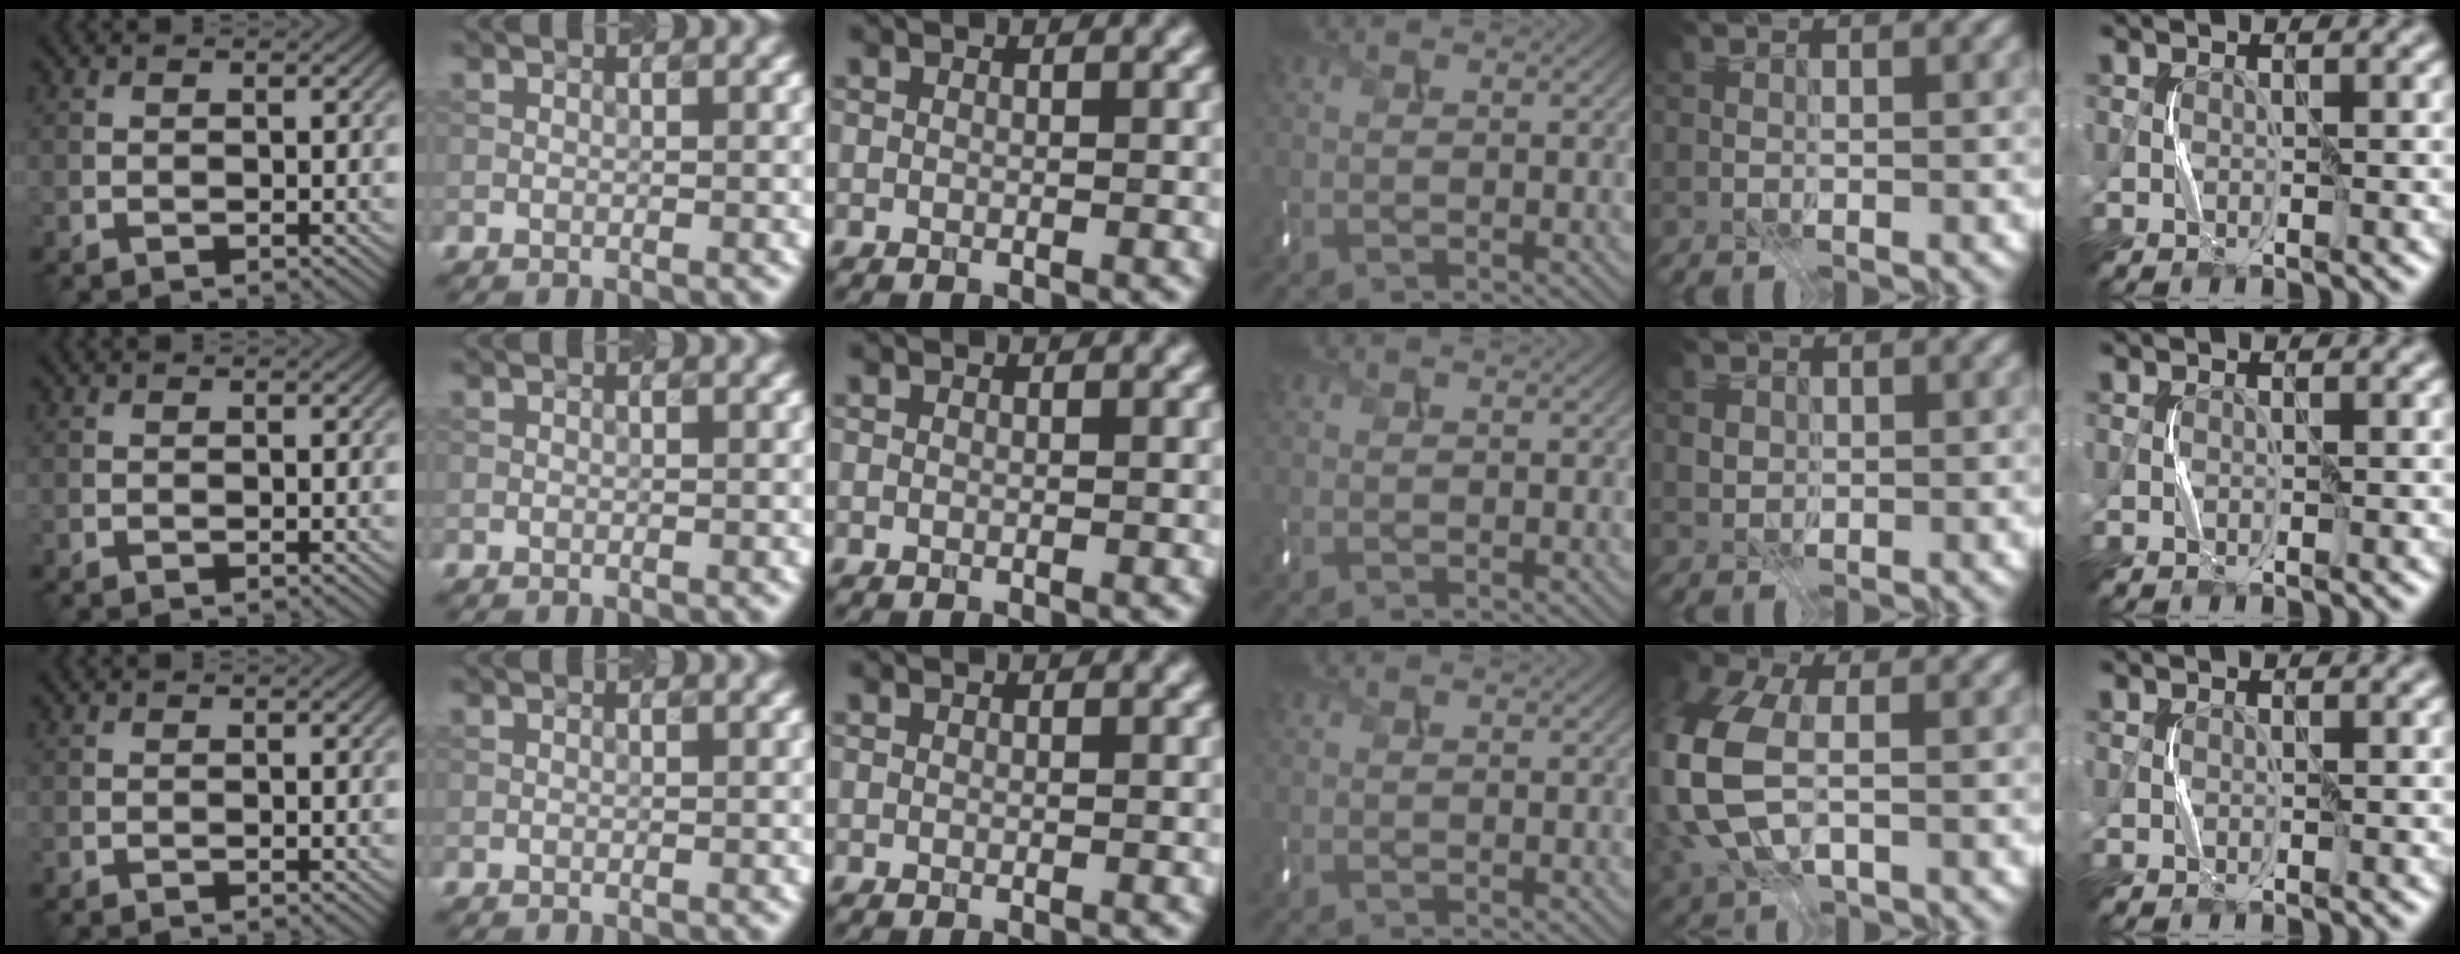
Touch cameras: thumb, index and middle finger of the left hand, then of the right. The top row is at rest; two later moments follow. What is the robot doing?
{"motion": "press", "object": "keyboard"}